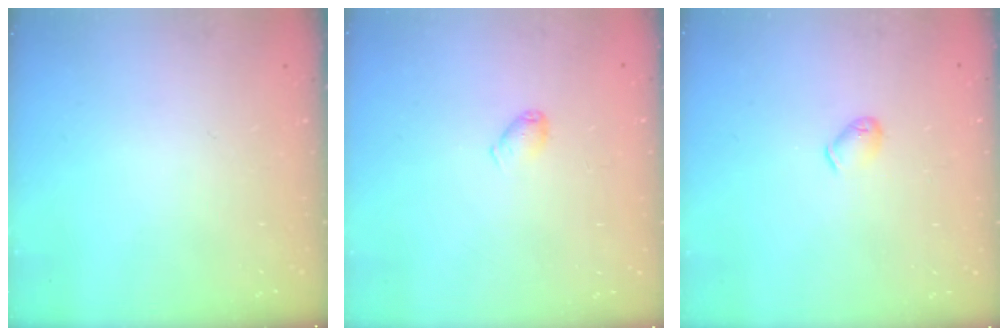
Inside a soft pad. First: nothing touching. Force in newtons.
{"total": 3.6, "press": 3.5, "slide": 0.6}
{"total": 4.9, "press": 4.8, "slide": 0.9}